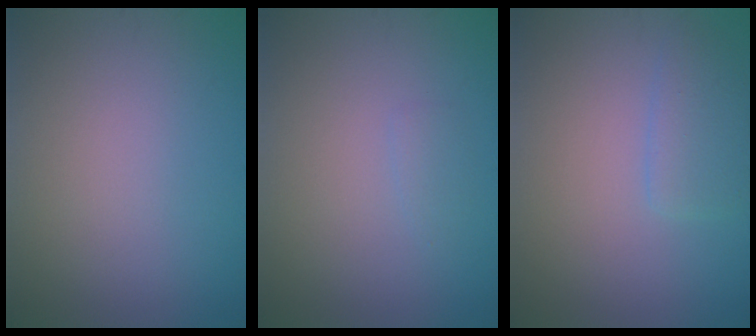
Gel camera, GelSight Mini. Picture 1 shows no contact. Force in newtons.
{"total": 0.7, "press": 0.7, "slide": 0.1}
{"total": 2.1, "press": 2.1, "slide": 0.2}